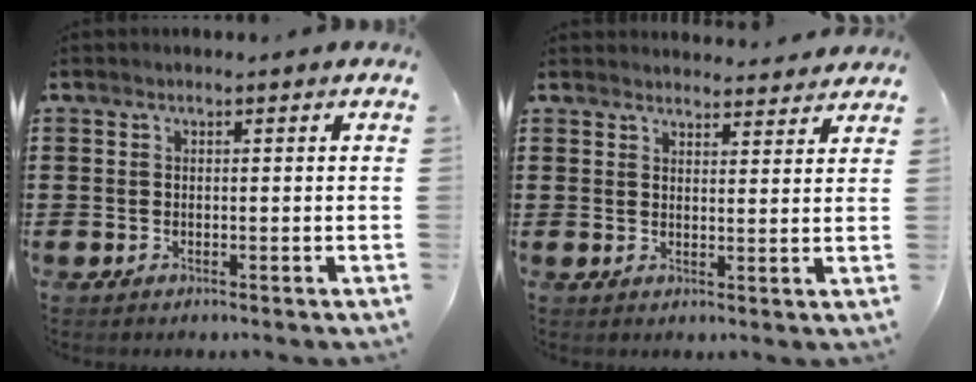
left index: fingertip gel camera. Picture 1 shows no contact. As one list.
[{"total": 3.0, "force": [3.0, 0.2, 0.1], "torque": [-0.003, -0.014, 0.055]}]